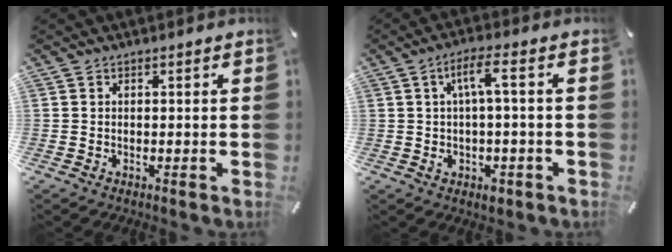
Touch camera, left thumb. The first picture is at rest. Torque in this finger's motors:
{"motor_torque": [-0.02, -0.09, 0.18, -0.10, 0.16]}